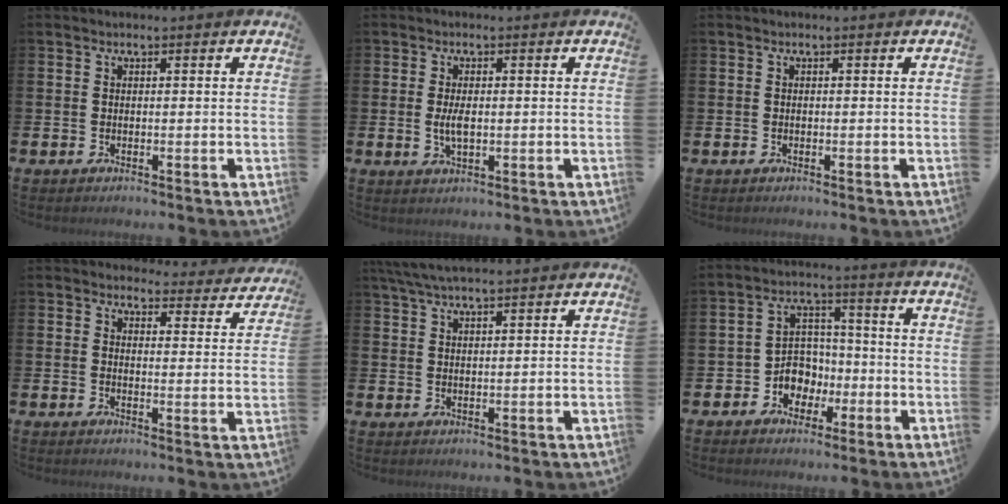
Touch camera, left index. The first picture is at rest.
{"total": 2.8, "force": [0.1, 1.3, 2.5], "torque": [-0.039, -0.001, -0.003]}
{"total": 0.0}
{"total": 3.6, "force": [3.4, 1.1, 0.1], "torque": [0.005, -0.030, 0.055]}
{"total": 4.4, "force": [3.9, 0.6, 2.1], "torque": [-0.046, -0.008, 0.071]}
{"total": 5.4, "force": [-1.5, 5.0, 1.5], "torque": [-0.046, 0.009, -0.030]}